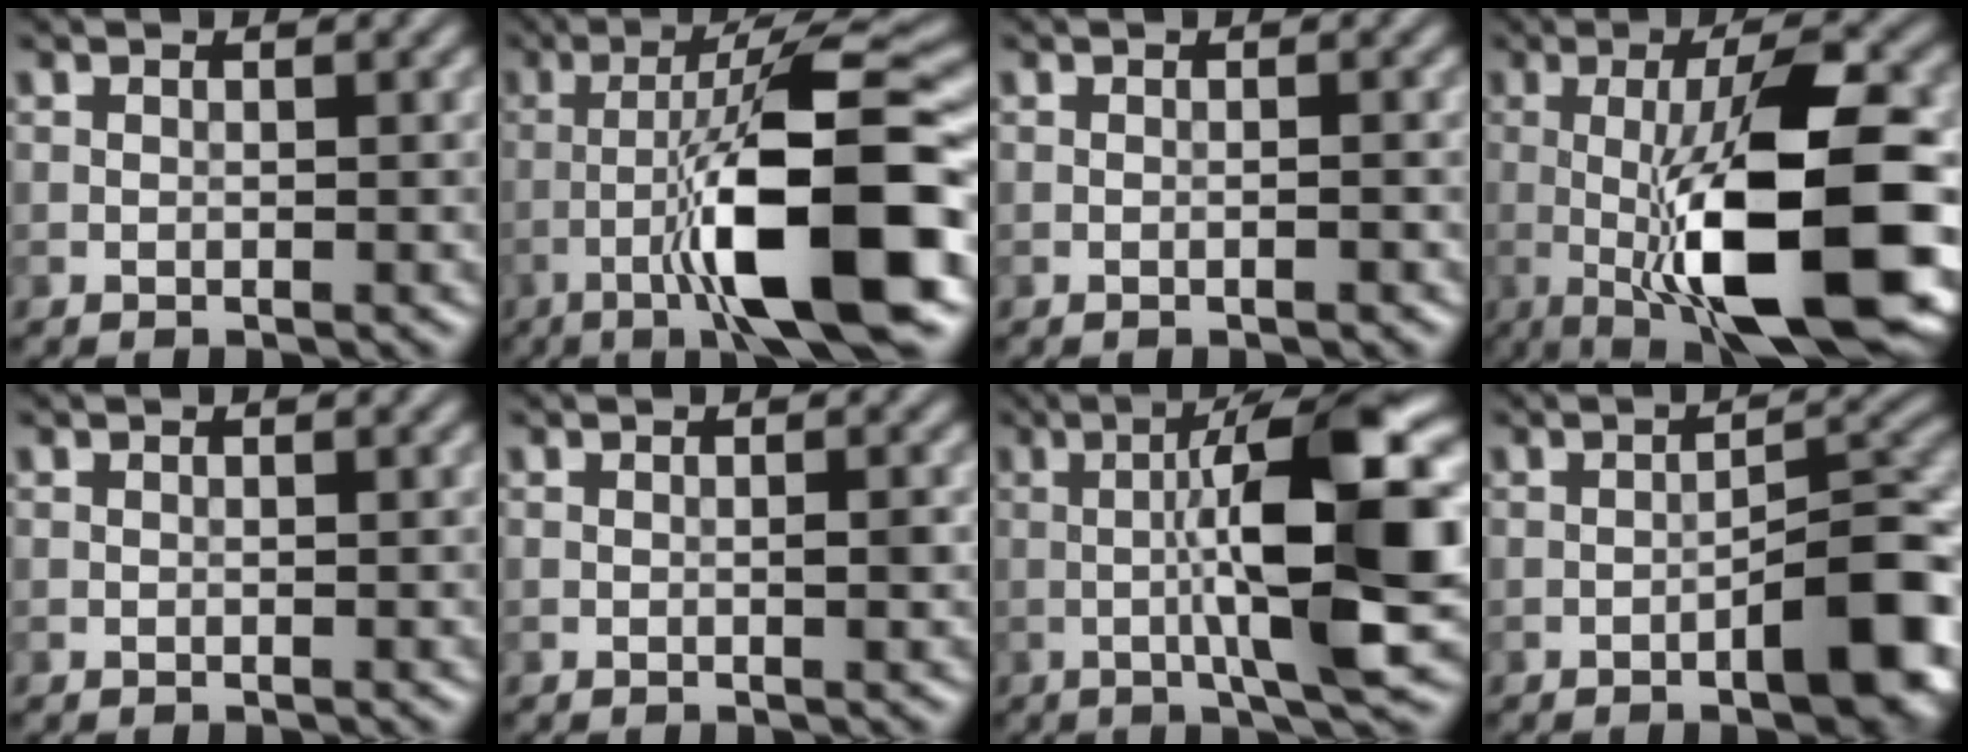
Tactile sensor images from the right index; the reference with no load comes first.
{"total": 12.5, "force": [-4.1, 2.2, 11.6], "torque": [-0.190, 0.017, -0.060]}
{"total": 0.8, "force": [-0.2, 0.1, 0.8], "torque": [-0.008, 0.003, -0.007]}
{"total": 12.2, "force": [-1.9, 3.0, 11.6], "torque": [-0.179, -0.004, -0.034]}
{"total": 0.0}
{"total": 0.7, "force": [0.0, 0.0, 0.7], "torque": [-0.011, 0.000, 0.000]}
{"total": 12.0, "force": [-0.3, 2.1, 11.9], "torque": [-0.180, 0.013, -0.006]}
{"total": 6.3, "force": [-2.6, 1.8, 5.5], "torque": [-0.074, 0.016, -0.040]}